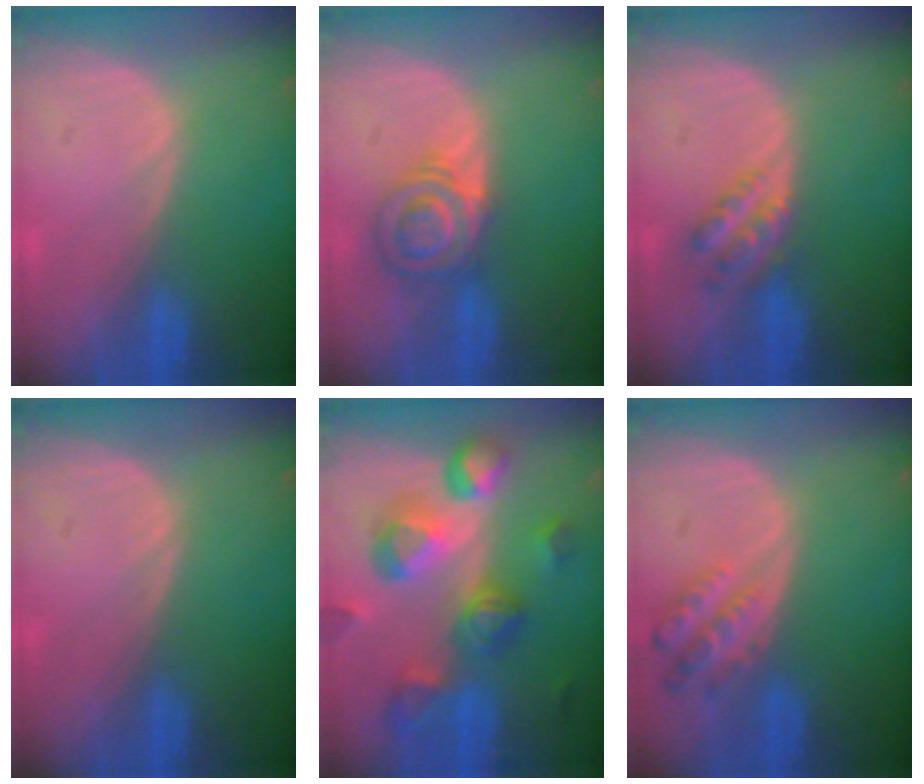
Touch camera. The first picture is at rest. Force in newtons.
{"total": 5.8, "press": 5.7, "slide": 1.1}
{"total": 4.5, "press": 3.8, "slide": 2.5}
{"total": 0.0}
{"total": 11.1, "press": 10.0, "slide": 4.9}
{"total": 5.1, "press": 4.8, "slide": 1.7}